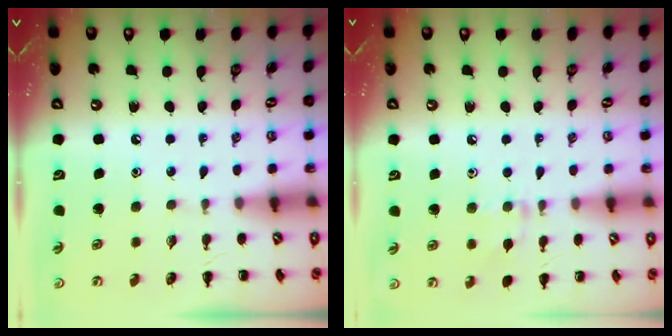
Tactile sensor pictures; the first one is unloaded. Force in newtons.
{"total": 6.8, "press": 6.4, "slide": 2.3}